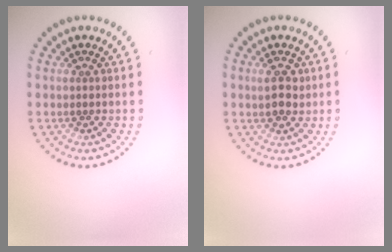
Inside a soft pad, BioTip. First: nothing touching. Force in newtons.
{"total": 2.6, "press": 2.5, "slide": 0.5}